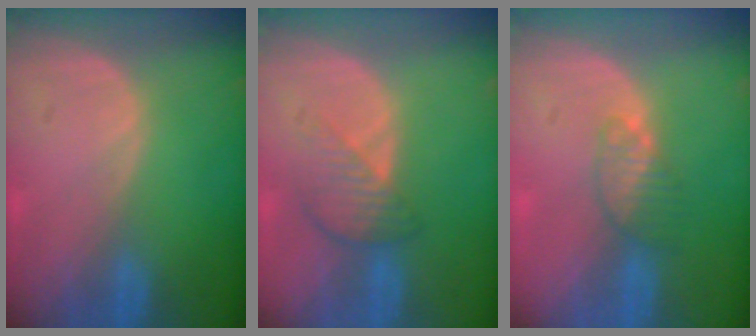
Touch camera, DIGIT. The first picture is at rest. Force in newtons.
{"total": 4.3, "press": 3.8, "slide": 1.9}
{"total": 3.3, "press": 3.1, "slide": 1.1}